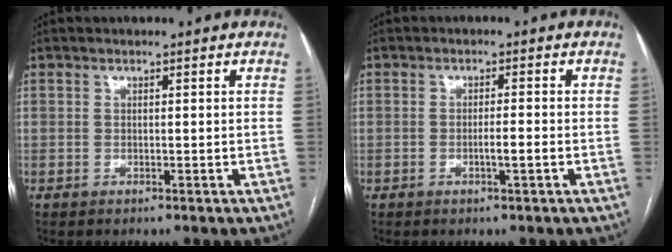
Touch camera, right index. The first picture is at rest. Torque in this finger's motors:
{"motor_torque": [0.35, -0.16, 0.24, 0.05]}